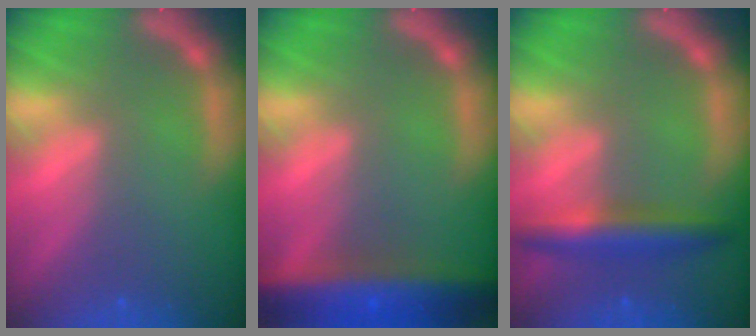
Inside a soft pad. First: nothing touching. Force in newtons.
{"total": 9.5}
{"total": 4.5}